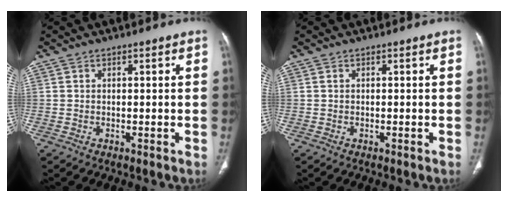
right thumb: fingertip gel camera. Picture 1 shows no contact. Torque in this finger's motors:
{"motor_torque": [0.19, 0.11, 0.15, 0.27, 0.06]}